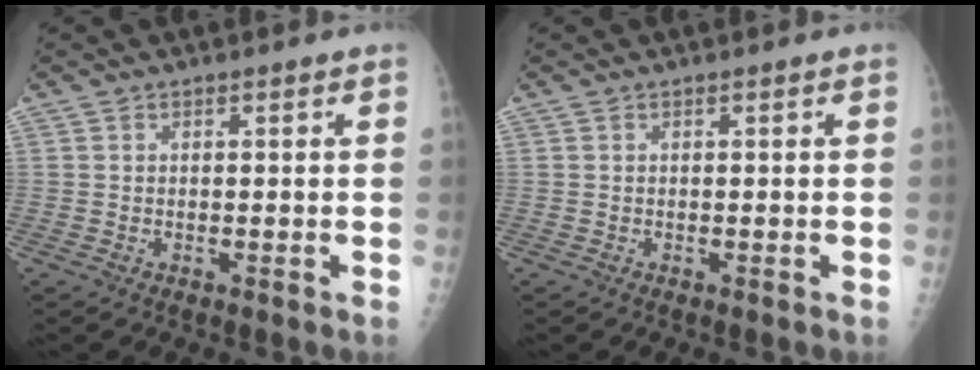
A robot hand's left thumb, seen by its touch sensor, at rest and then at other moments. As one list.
[{"total": 0.0}]